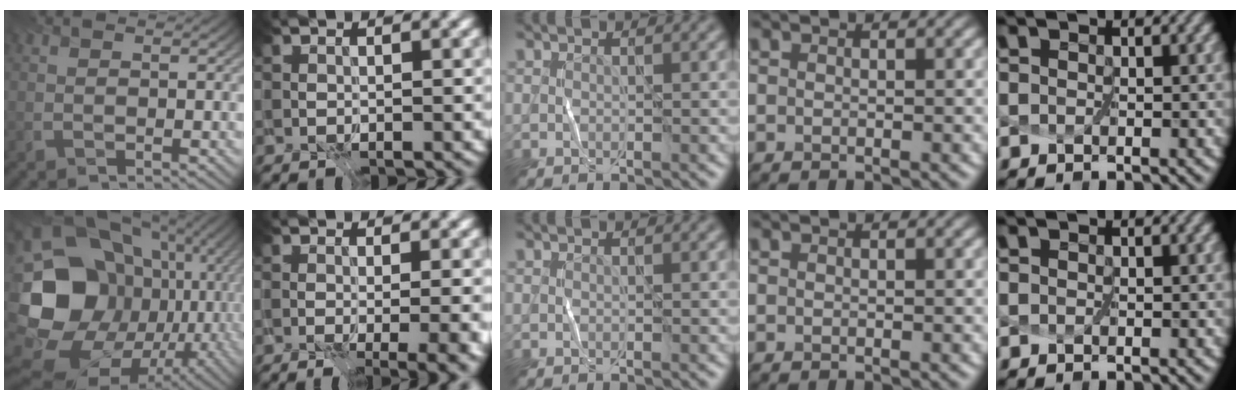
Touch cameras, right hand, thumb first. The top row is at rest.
{"thumb": {"total": 22.0, "force": [-2.0, 17.8, 12.8], "torque": [-0.283, -0.052, -0.009]}, "index": {"total": 7.1, "force": [-1.5, 2.6, 6.5], "torque": [-0.062, -0.020, 0.012]}}